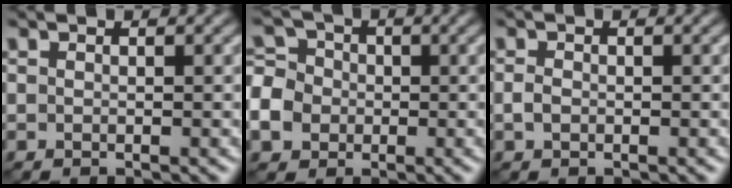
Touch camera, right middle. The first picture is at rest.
{"total": 7.0, "force": [-2.1, 5.9, 3.0], "torque": [-0.071, -0.005, -0.058]}
{"total": 1.0, "force": [-0.2, 0.7, 0.6], "torque": [-0.013, 0.000, -0.006]}